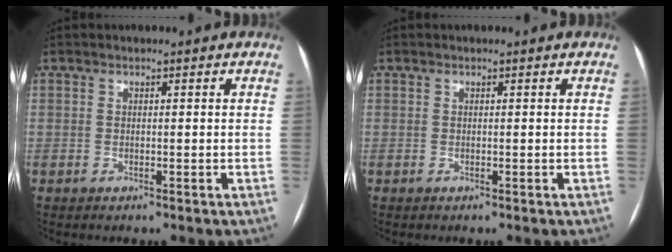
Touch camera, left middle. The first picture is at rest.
{"total": 0.0}